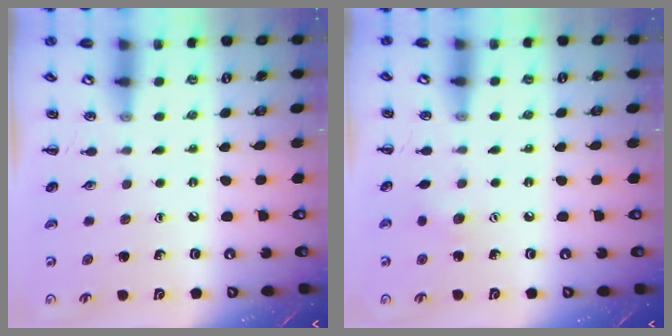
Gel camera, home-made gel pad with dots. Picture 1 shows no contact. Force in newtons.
{"total": 3.0, "press": 2.9, "slide": 0.6}